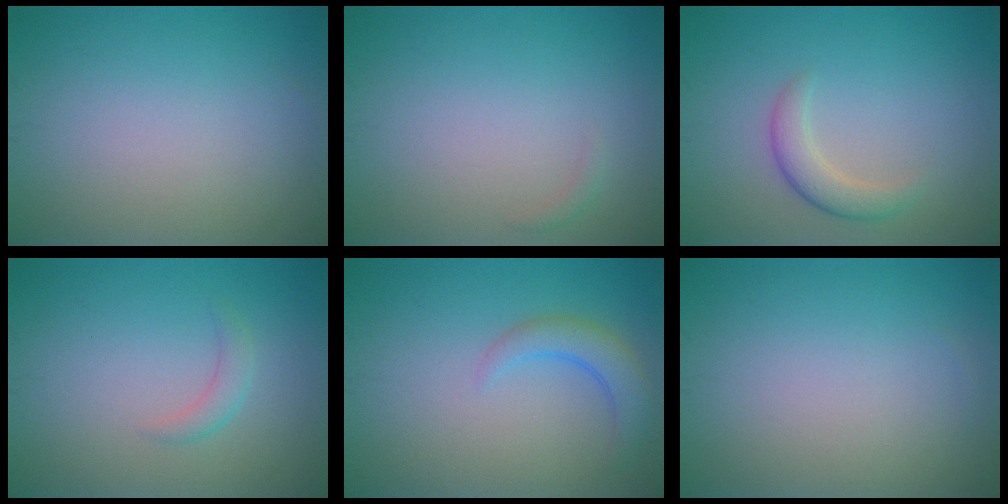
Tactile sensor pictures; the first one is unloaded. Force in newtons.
{"total": 0.6, "press": 0.6, "slide": 0.1}
{"total": 2.5, "press": 2.5, "slide": 0.2}
{"total": 1.4, "press": 1.4, "slide": 0.0}
{"total": 2.8, "press": 2.8, "slide": 0.4}
{"total": 0.0}